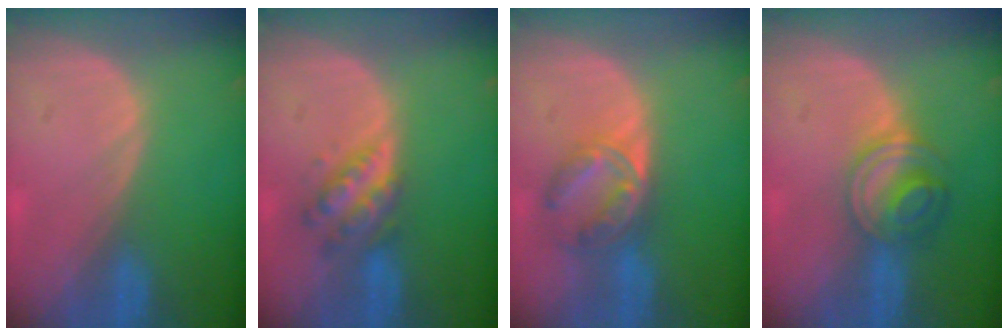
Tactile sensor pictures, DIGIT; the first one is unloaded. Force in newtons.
{"total": 5.0, "press": 5.0, "slide": 0.1}
{"total": 6.7, "press": 5.9, "slide": 3.2}
{"total": 5.8, "press": 5.5, "slide": 1.9}